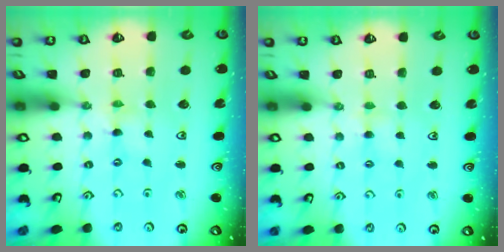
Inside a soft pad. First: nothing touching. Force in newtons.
{"total": 2.7, "press": 2.7, "slide": 0.4}